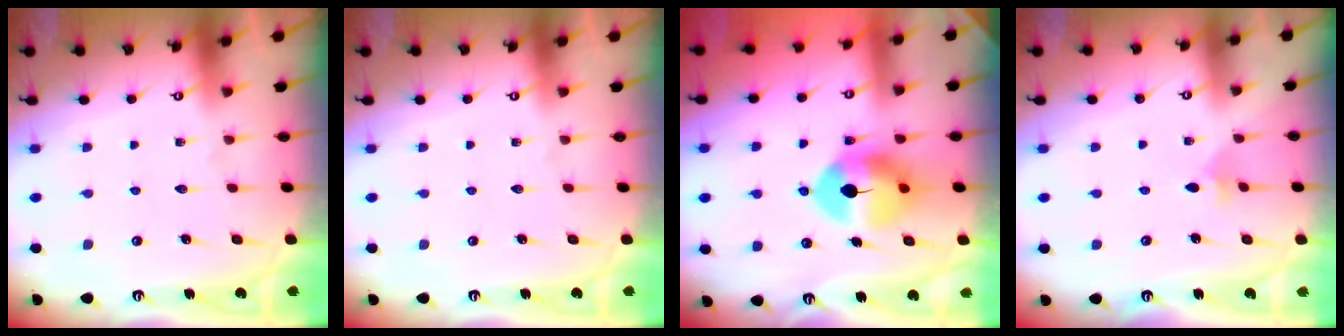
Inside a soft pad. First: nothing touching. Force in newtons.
{"total": 0.0}
{"total": 10.4, "press": 10.3, "slide": 1.3}
{"total": 2.6, "press": 2.6, "slide": 0.6}